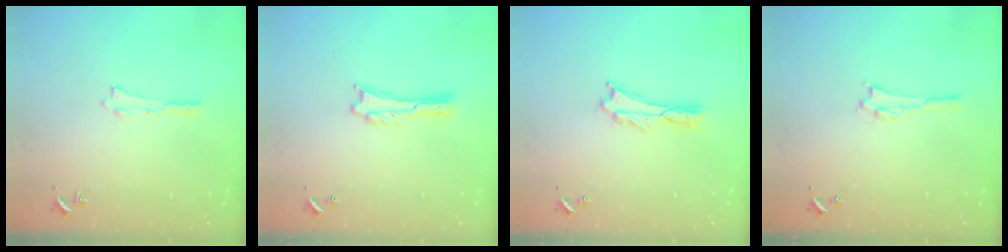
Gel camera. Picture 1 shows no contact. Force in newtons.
{"total": 0.0}
{"total": 1.1, "press": 1.1, "slide": 0.2}
{"total": 1.0, "press": 1.0, "slide": 0.2}